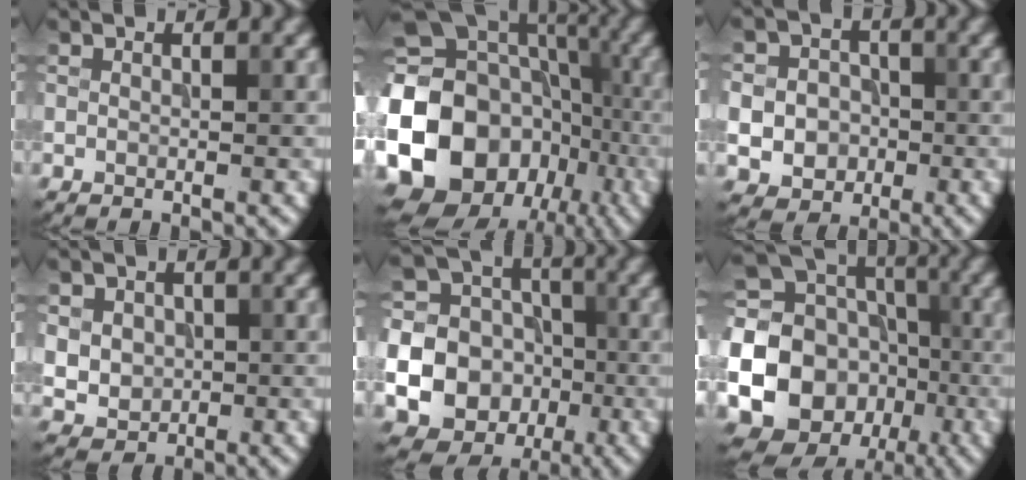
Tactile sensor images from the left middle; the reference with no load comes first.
{"total": 20.9, "force": [-5.3, 17.3, 10.5], "torque": [-0.196, -0.006, -0.113]}
{"total": 8.5, "force": [-1.4, 7.8, 2.9], "torque": [-0.071, -0.004, -0.047]}
{"total": 4.6, "force": [0.8, 4.0, 2.0], "torque": [-0.045, 0.009, 0.014]}
{"total": 25.1, "force": [-6.8, 23.5, 5.5], "torque": [-0.159, -0.034, -0.145]}
{"total": 24.8, "force": [-5.9, 22.6, 8.3], "torque": [-0.187, -0.018, -0.143]}